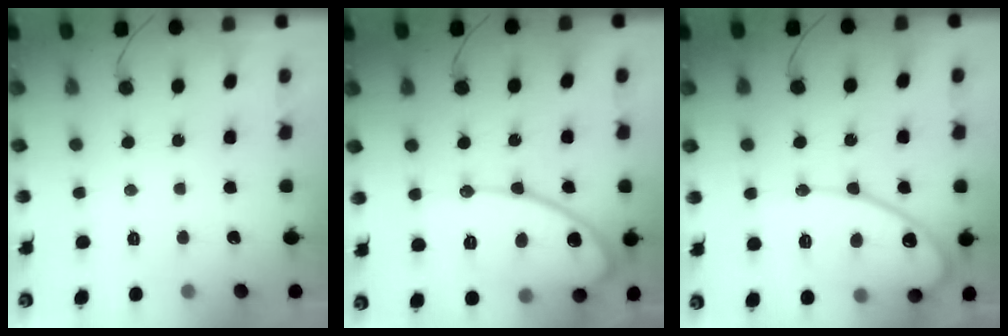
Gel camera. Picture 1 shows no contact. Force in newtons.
{"total": 14.1, "press": 14.1, "slide": 0.9}
{"total": 14.3, "press": 14.2, "slide": 1.3}